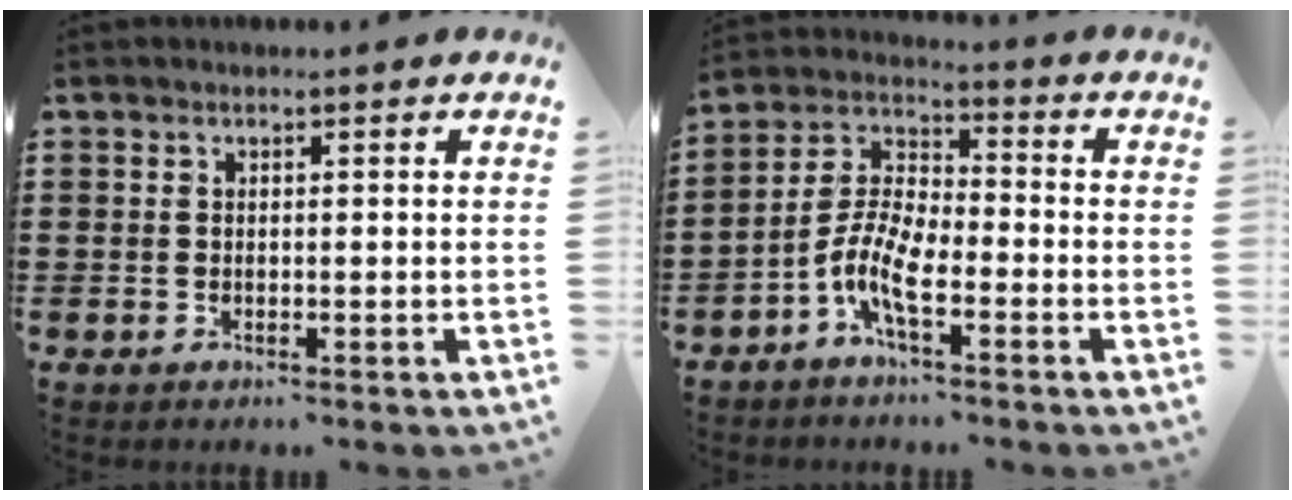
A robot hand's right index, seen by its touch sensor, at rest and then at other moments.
{"total": 7.3, "force": [-3.8, 2.5, 5.7], "torque": [-0.153, -0.012, -0.081]}